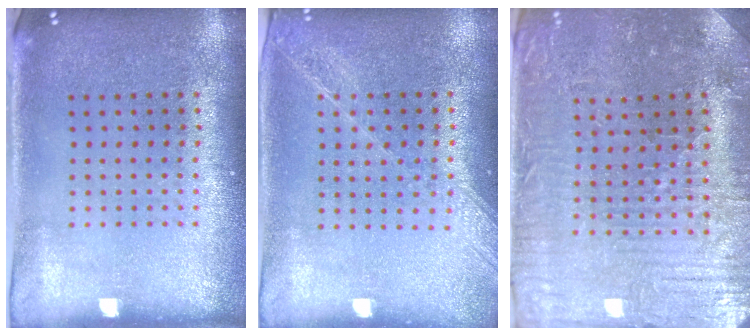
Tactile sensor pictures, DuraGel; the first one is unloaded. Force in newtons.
{"total": 1.5, "press": 1.4, "slide": 0.5}
{"total": 2.3, "press": 2.2, "slide": 0.4}